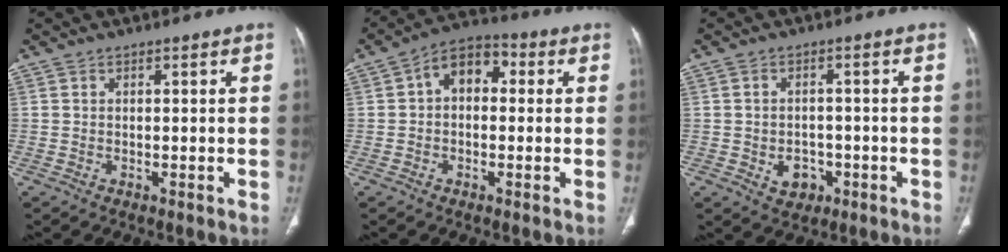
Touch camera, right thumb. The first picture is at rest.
{"total": 7.9, "force": [1.0, 5.5, 5.7], "torque": [-0.064, 0.027, 0.002]}
{"total": 4.7, "force": [-1.6, 3.7, 2.4], "torque": [-0.019, 0.013, -0.015]}